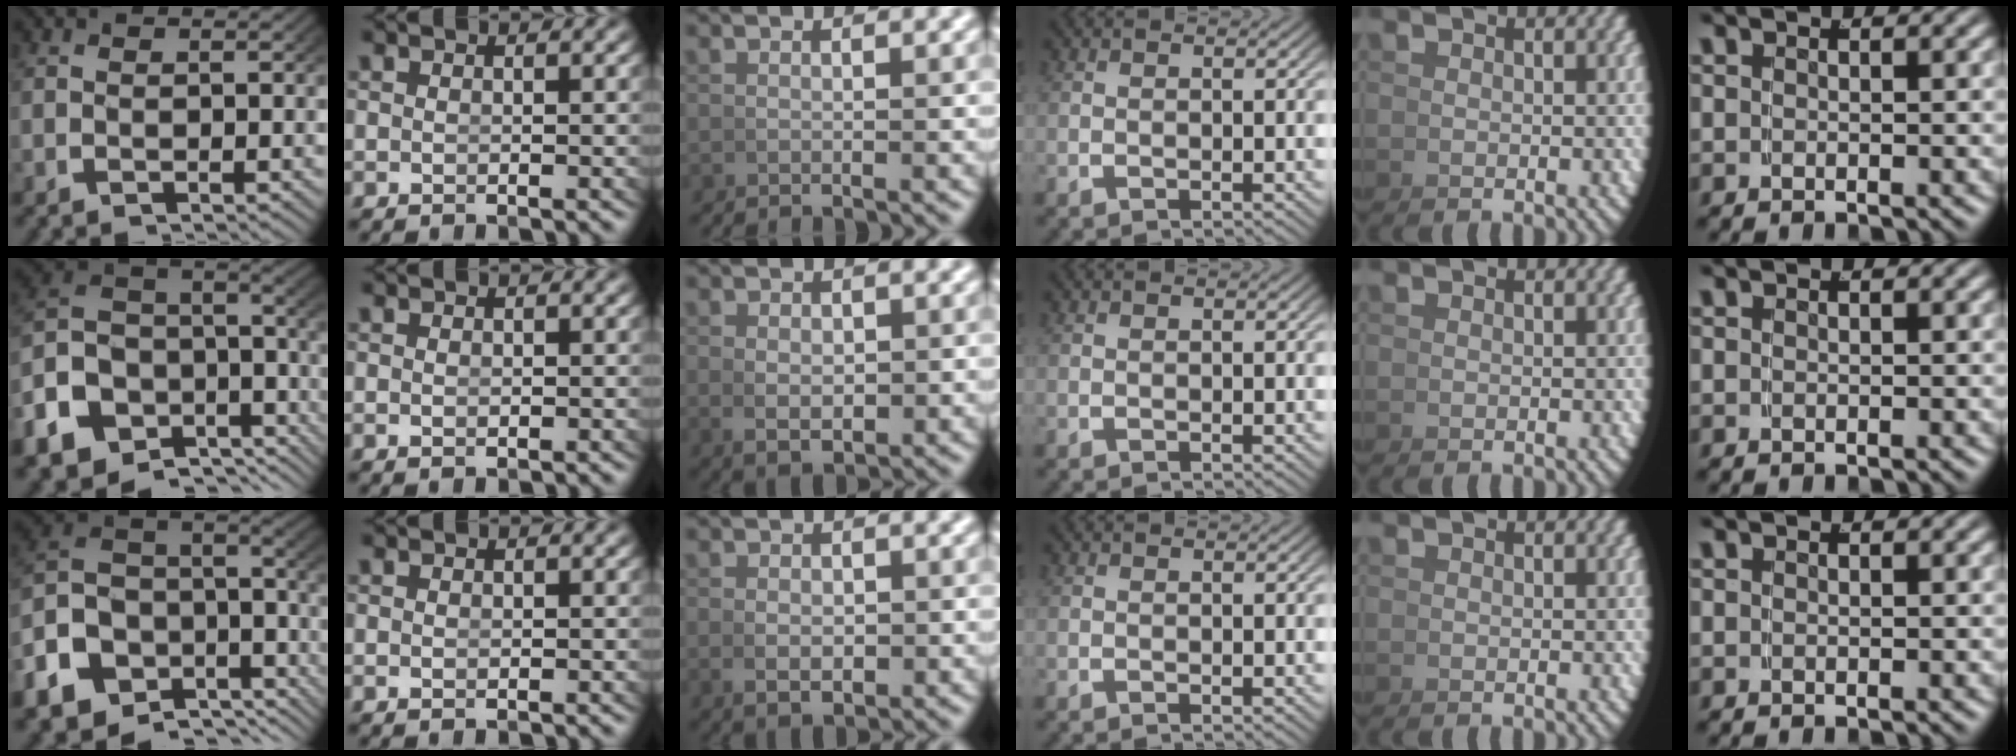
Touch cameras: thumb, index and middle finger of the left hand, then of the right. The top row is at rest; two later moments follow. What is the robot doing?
{"motion": "lift_and_place", "object": "hoodie"}